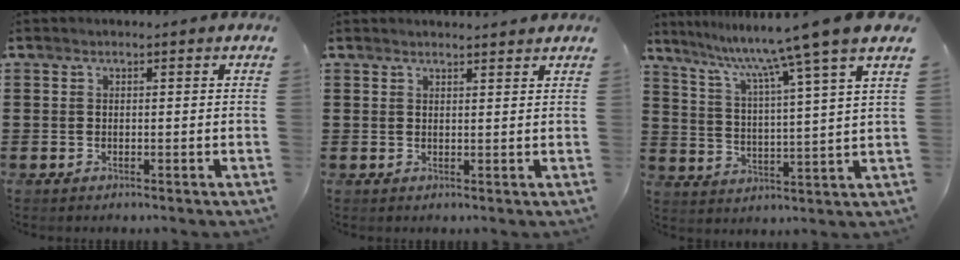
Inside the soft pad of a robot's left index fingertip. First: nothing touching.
{"total": 1.5, "force": [1.5, 0.0, 0.2], "torque": [-0.008, -0.001, 0.030]}
{"total": 10.0, "force": [8.2, -2.1, 5.3], "torque": [-0.134, -0.050, 0.126]}